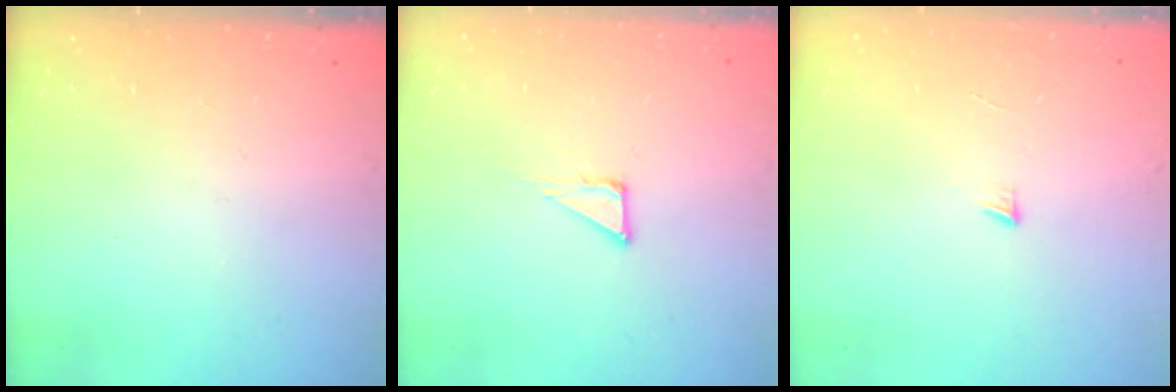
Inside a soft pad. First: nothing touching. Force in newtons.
{"total": 3.9, "press": 3.9, "slide": 0.3}
{"total": 3.0, "press": 3.0, "slide": 0.3}